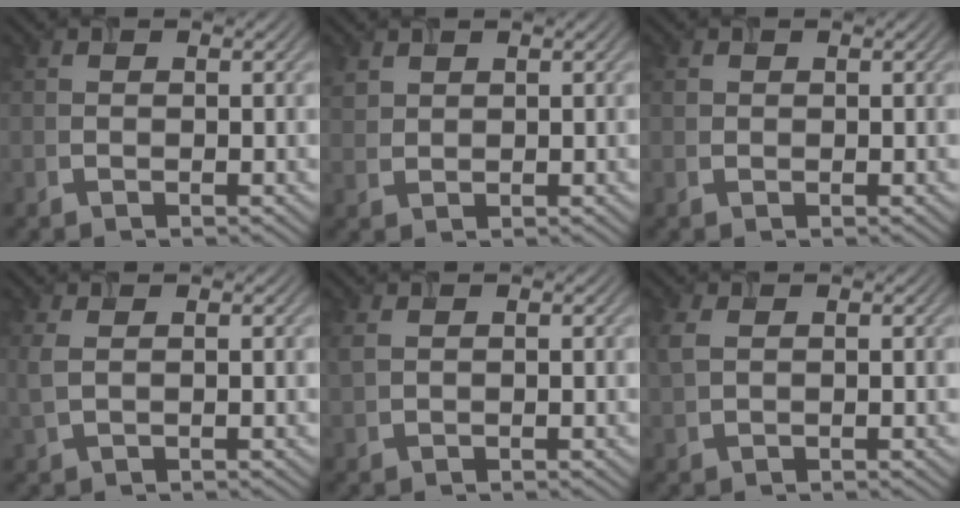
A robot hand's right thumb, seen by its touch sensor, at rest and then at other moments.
{"total": 1.7, "force": [1.3, 0.9, 0.6], "torque": [-0.023, 0.001, 0.033]}
{"total": 0.5, "force": [0.2, 0.5, 0.1], "torque": [-0.002, -0.003, 0.007]}
{"total": 1.8, "force": [0.8, 0.6, 1.5], "torque": [-0.042, 0.001, 0.017]}
{"total": 1.2, "force": [0.7, 0.5, 0.9], "torque": [-0.029, 0.001, 0.018]}
{"total": 2.0, "force": [0.8, 1.0, 1.5], "torque": [-0.047, 0.002, 0.018]}